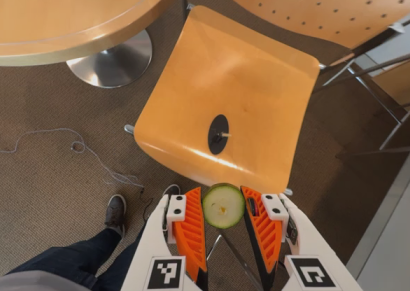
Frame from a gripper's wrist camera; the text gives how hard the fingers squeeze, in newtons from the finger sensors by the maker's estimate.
{"total": 9.9, "left": 10.0, "right": 9.7}